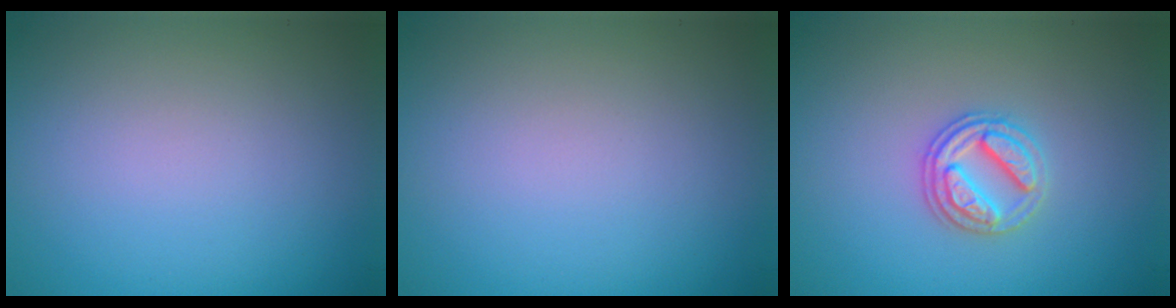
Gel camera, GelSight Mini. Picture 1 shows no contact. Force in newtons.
{"total": 0.0}
{"total": 2.9, "press": 2.8, "slide": 0.9}